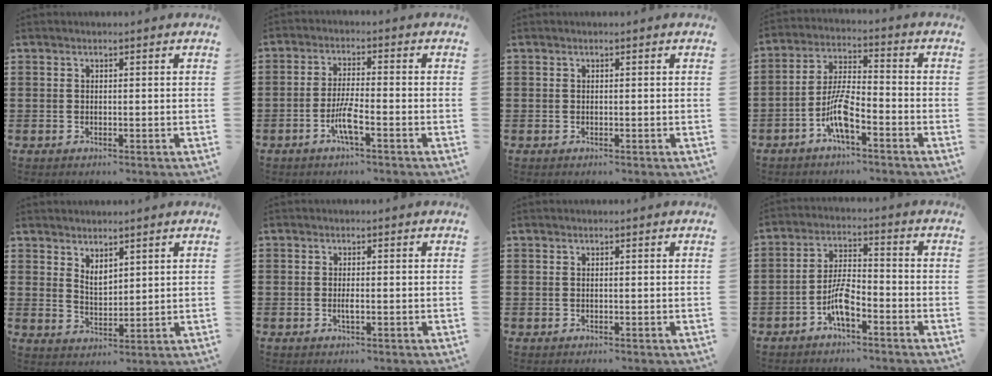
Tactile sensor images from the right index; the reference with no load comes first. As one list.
[{"total": 4.8, "force": [-2.3, 0.4, 4.2], "torque": [-0.096, -0.013, -0.048]}, {"total": 0.0}, {"total": 7.4, "force": [-4.0, 1.9, 6.0], "torque": [-0.131, -0.002, -0.077]}, {"total": 2.8, "force": [2.4, 1.2, 0.9], "torque": [-0.023, 0.001, 0.045]}, {"total": 1.3, "force": [-0.3, 0.3, 1.2], "torque": [-0.029, -0.005, -0.008]}, {"total": 0.0}, {"total": 6.1, "force": [-3.3, 1.9, 4.7], "torque": [-0.105, 0.001, -0.067]}]